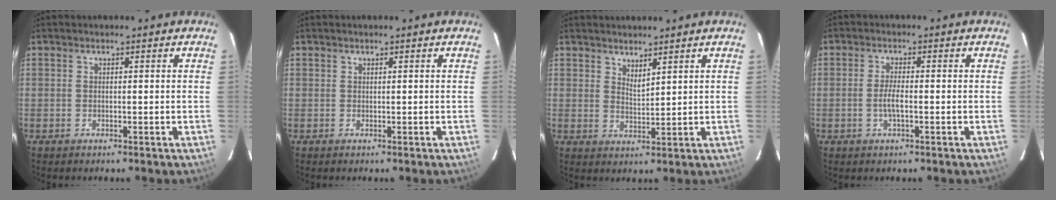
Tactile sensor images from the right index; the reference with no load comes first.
{"total": 0.0}
{"total": 2.9, "force": [2.4, 0.7, 1.3], "torque": [-0.020, -0.002, 0.043]}
{"total": 2.9, "force": [-0.9, 0.5, 2.7], "torque": [-0.055, -0.002, -0.017]}